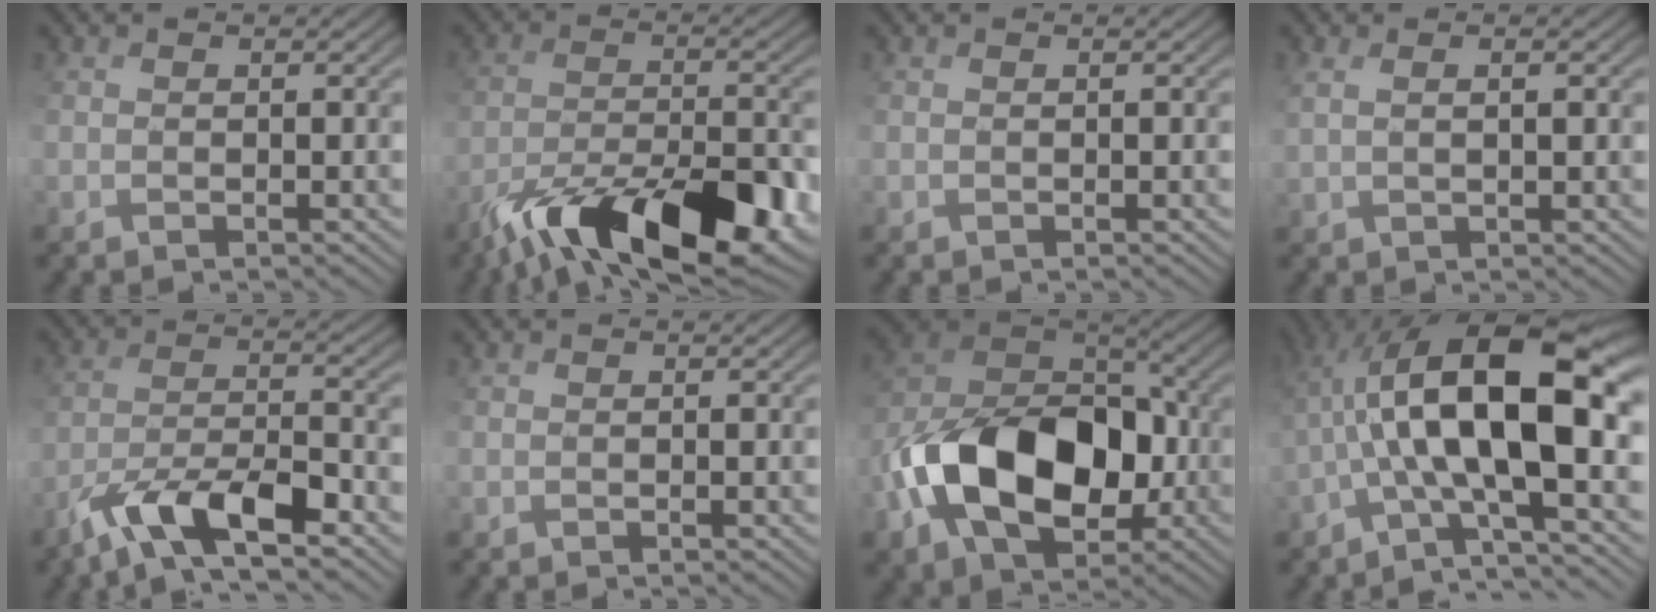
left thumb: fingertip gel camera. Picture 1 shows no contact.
{"total": 15.3, "force": [-10.0, 5.2, 10.3], "torque": [-0.199, -0.017, -0.156]}
{"total": 0.0}
{"total": 2.6, "force": [1.1, 0.8, 2.2], "torque": [-0.039, -0.003, 0.020]}
{"total": 9.5, "force": [-5.9, 2.5, 6.9], "torque": [-0.129, 0.001, -0.116]}
{"total": 0.0}
{"total": 15.2, "force": [-4.1, 9.9, 10.8], "torque": [-0.190, -0.006, -0.089]}
{"total": 15.4, "force": [-0.3, 5.6, 14.4], "torque": [-0.247, 0.030, -0.012]}